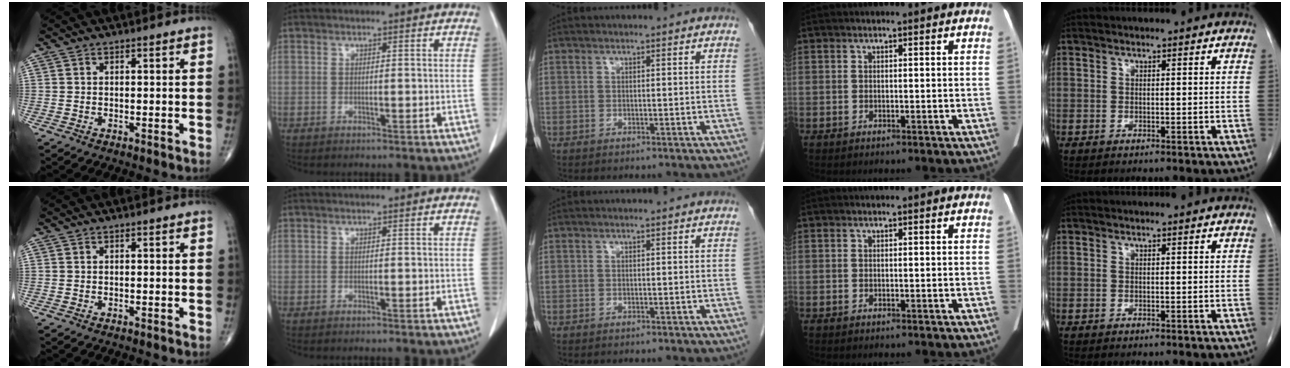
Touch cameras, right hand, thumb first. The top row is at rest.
{}